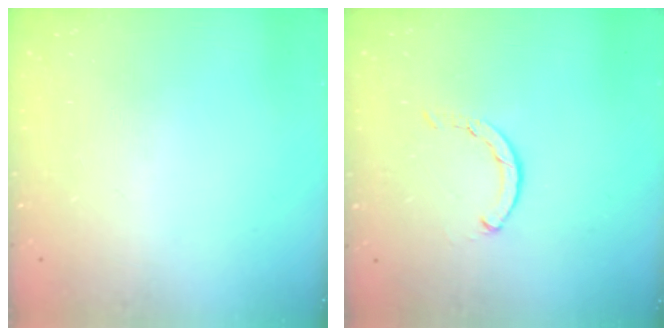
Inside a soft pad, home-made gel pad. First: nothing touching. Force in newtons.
{"total": 1.6, "press": 1.5, "slide": 0.4}